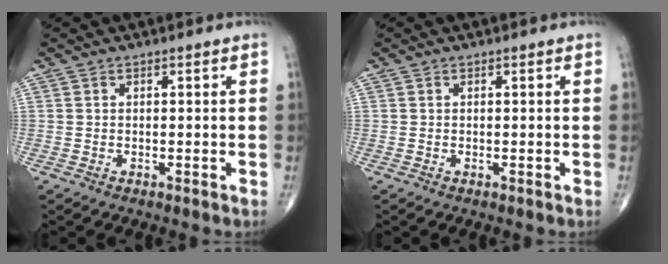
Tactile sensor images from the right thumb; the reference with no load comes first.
{"total": 0.0}